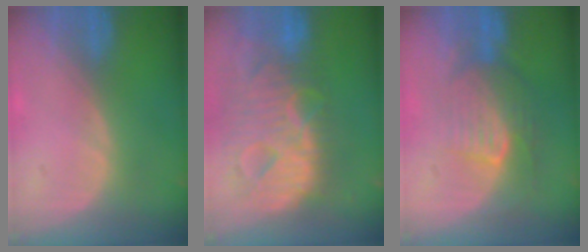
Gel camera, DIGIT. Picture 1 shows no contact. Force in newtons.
{"total": 12.9, "press": 11.0, "slide": 6.9}
{"total": 7.7, "press": 7.7, "slide": 0.5}